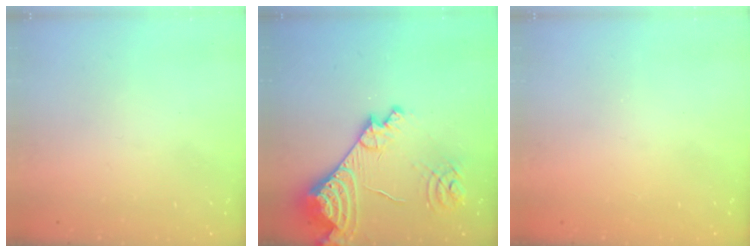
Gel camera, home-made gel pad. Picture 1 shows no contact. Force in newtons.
{"total": 19.2, "press": 19.1, "slide": 2.0}
{"total": 0.9, "press": 0.9, "slide": 0.1}